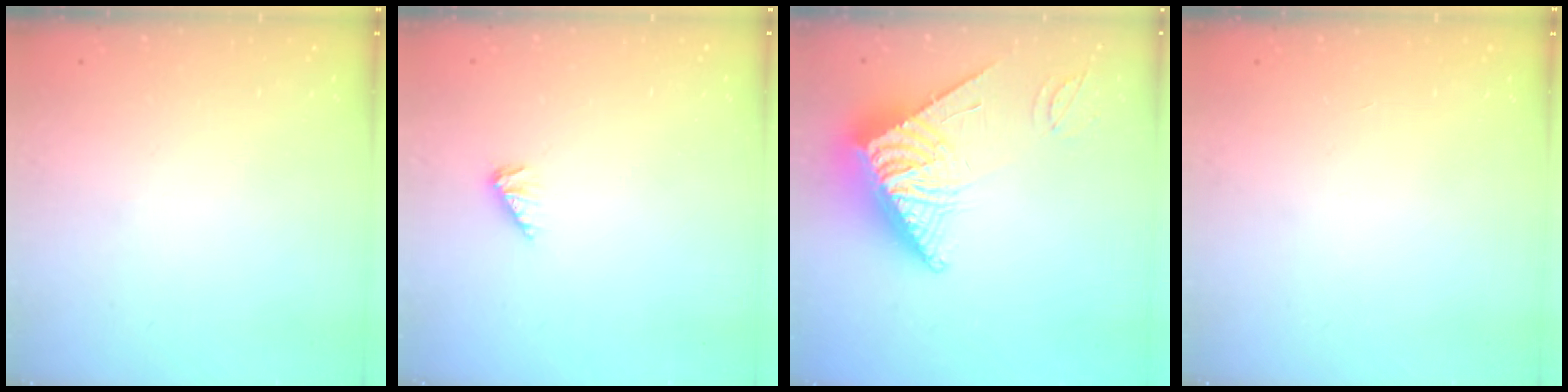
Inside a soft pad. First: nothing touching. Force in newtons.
{"total": 3.4, "press": 3.3, "slide": 0.5}
{"total": 12.9, "press": 12.9, "slide": 1.3}
{"total": 0.0}